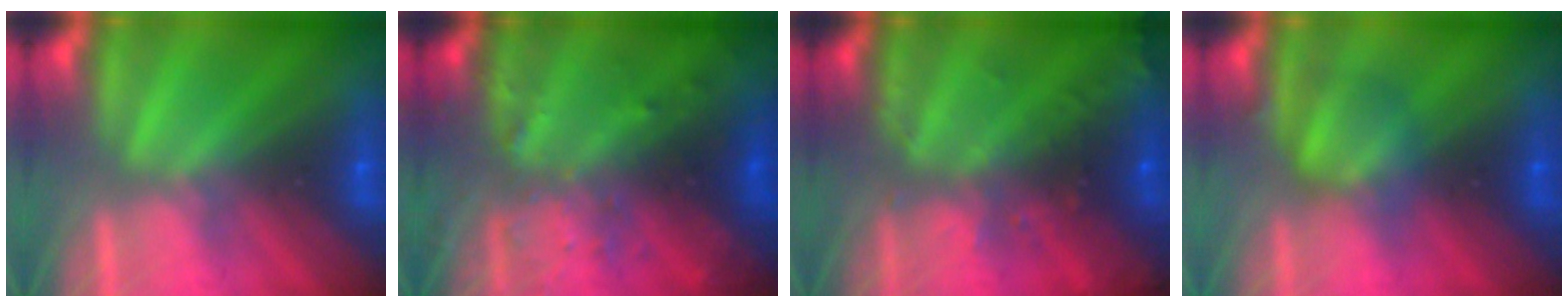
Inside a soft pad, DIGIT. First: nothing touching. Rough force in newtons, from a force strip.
{"total": 5.6}
{"total": 6.5}
{"total": 2.5}